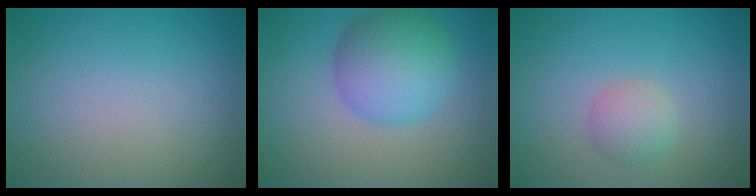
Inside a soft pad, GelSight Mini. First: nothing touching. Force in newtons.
{"total": 6.3, "press": 6.3, "slide": 0.1}
{"total": 2.1, "press": 2.1, "slide": 0.0}